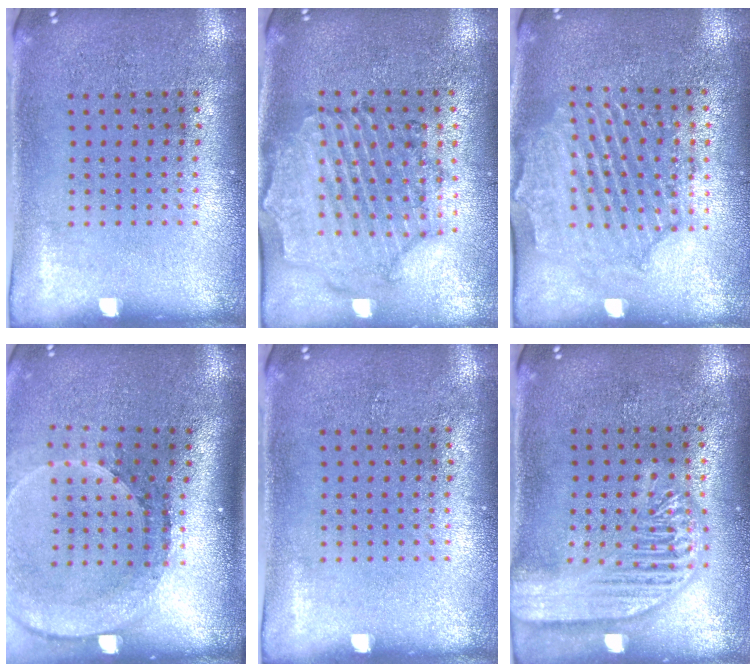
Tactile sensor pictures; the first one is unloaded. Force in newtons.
{"total": 1.0, "press": 1.0, "slide": 0.3}
{"total": 2.0, "press": 1.9, "slide": 0.5}
{"total": 2.6, "press": 1.8, "slide": 1.9}
{"total": 0.0}
{"total": 2.8, "press": 2.8, "slide": 0.3}